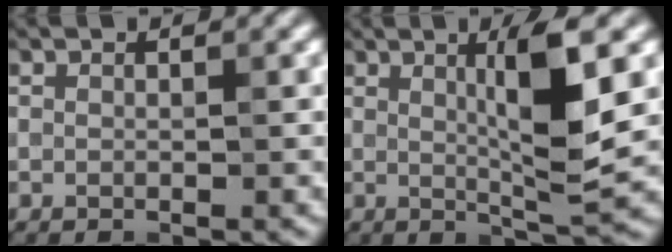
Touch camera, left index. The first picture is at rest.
{"total": 5.8, "force": [1.2, 0.8, 5.7], "torque": [-0.092, -0.004, 0.024]}